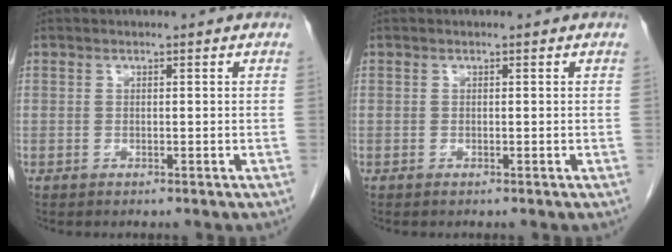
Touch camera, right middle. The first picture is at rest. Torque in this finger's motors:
{"motor_torque": [-0.15, 0.17, -0.09, -0.01]}